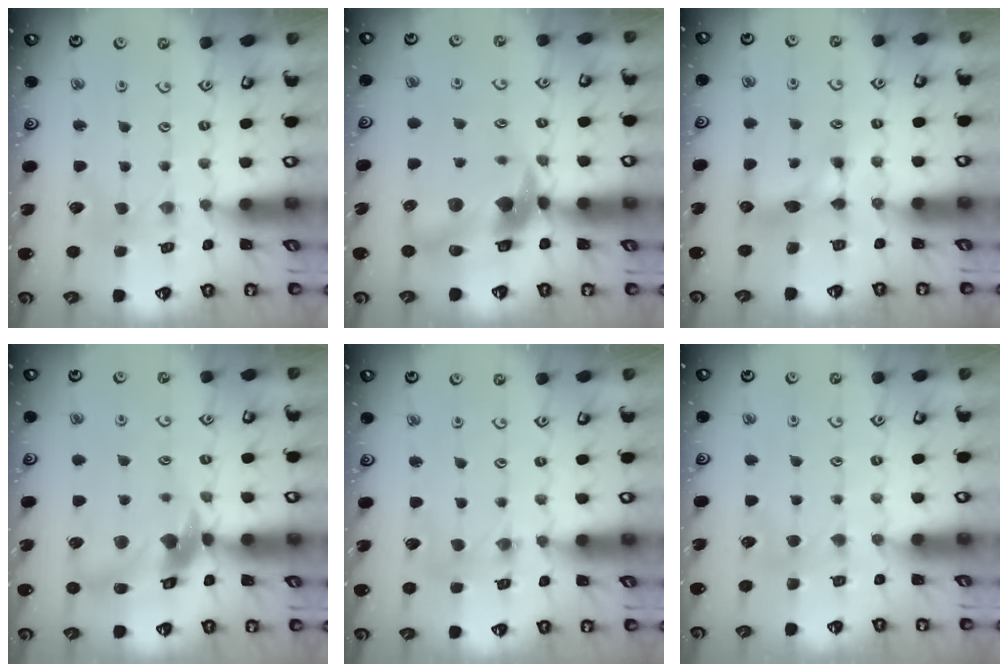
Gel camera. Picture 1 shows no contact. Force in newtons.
{"total": 14.1, "press": 13.9, "slide": 2.2}
{"total": 7.8, "press": 7.8, "slide": 0.5}
{"total": 12.7, "press": 12.6, "slide": 1.9}
{"total": 1.1, "press": 1.1, "slide": 0.2}
{"total": 2.5, "press": 2.5, "slide": 0.4}